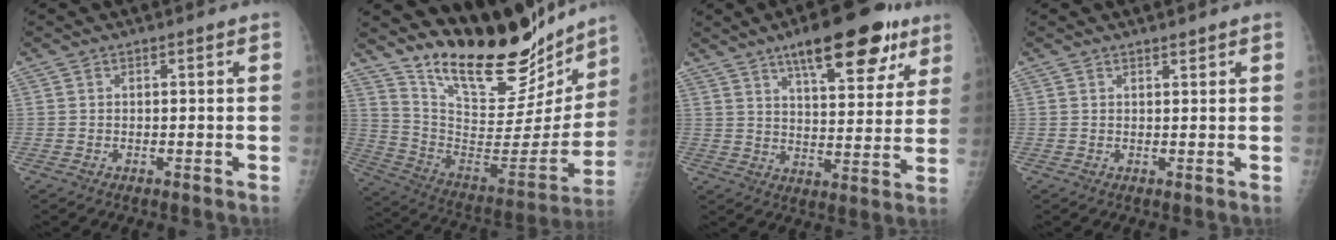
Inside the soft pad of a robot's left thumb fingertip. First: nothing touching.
{"total": 26.6, "force": [22.0, 8.5, 12.3], "torque": [-0.162, -0.123, 0.340]}
{"total": 23.8, "force": [14.7, 8.1, 16.8], "torque": [-0.219, -0.048, 0.233]}
{"total": 0.9, "force": [0.8, 0.1, 0.3], "torque": [-0.004, -0.007, 0.014]}